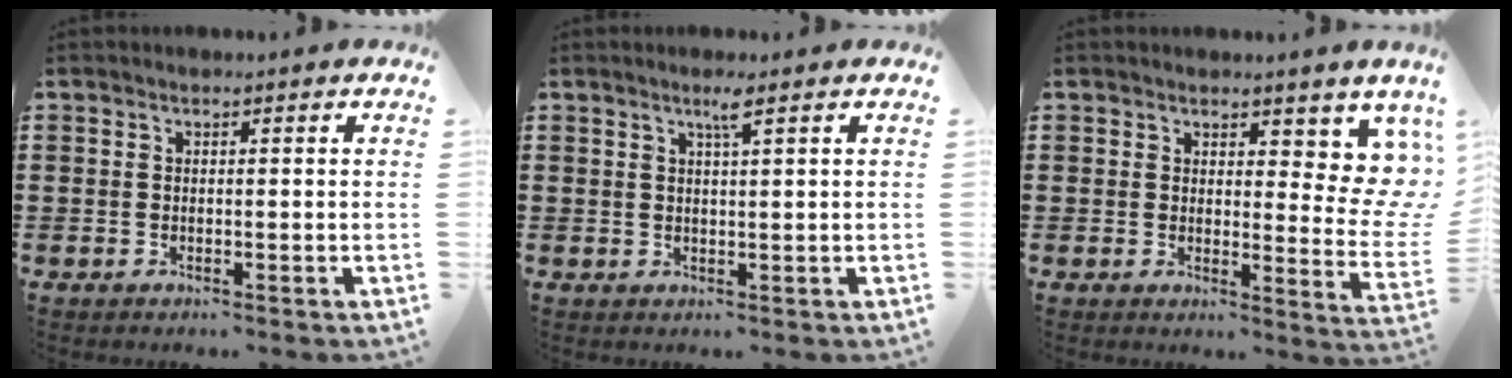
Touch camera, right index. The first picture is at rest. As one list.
[{"total": 2.2, "force": [1.3, -0.1, 1.7], "torque": [-0.034, -0.001, 0.021]}, {"total": 6.2, "force": [4.3, 2.8, 3.6], "torque": [-0.046, -0.026, 0.072]}]